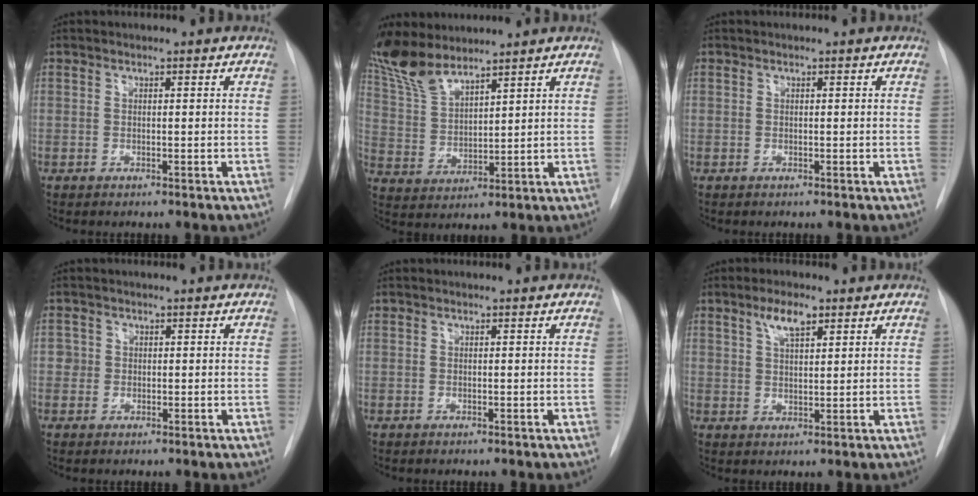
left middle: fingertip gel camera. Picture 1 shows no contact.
{"total": 9.4, "force": [8.2, 2.4, 4.1], "torque": [-0.095, 0.008, 0.172]}
{"total": 0.0}
{"total": 1.5, "force": [0.1, 1.5, 0.1], "torque": [0.014, 0.005, -0.003]}
{"total": 0.0}
{"total": 4.3, "force": [2.6, 1.2, 3.2], "torque": [-0.063, 0.004, 0.049]}